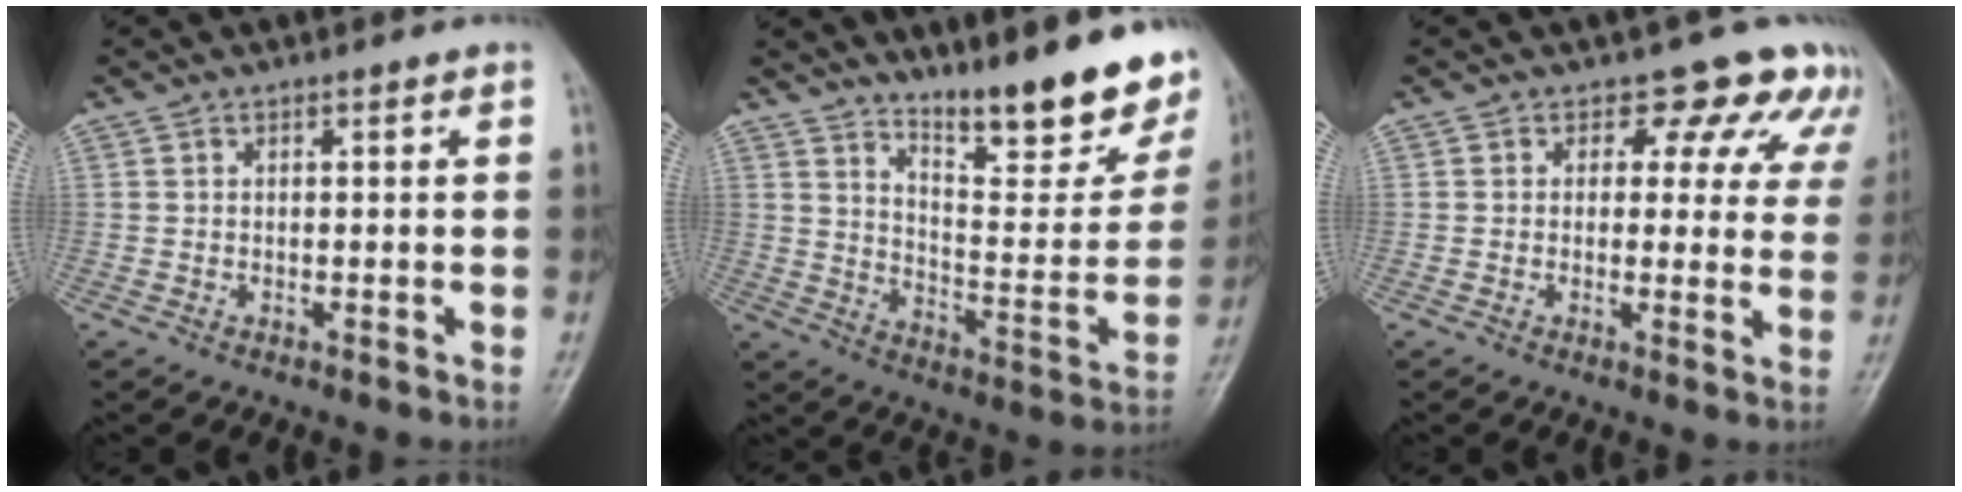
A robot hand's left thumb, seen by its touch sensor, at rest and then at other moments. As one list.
[{"total": 20.8, "force": [15.8, 4.9, 12.6], "torque": [-0.143, -0.110, 0.227]}, {"total": 9.2, "force": [6.8, 5.5, 2.9], "torque": [0.016, -0.026, 0.052]}]